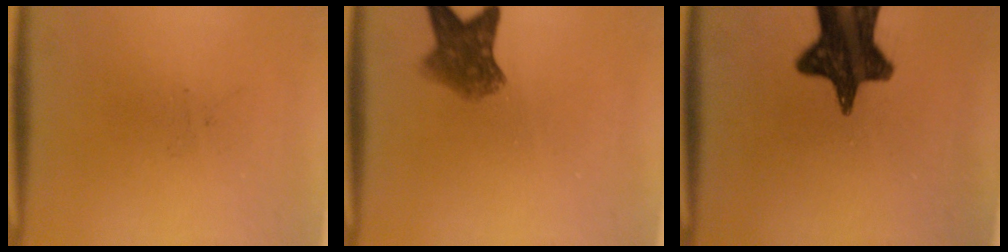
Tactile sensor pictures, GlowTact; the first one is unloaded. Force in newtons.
{"total": 5.8}
{"total": 14.8}